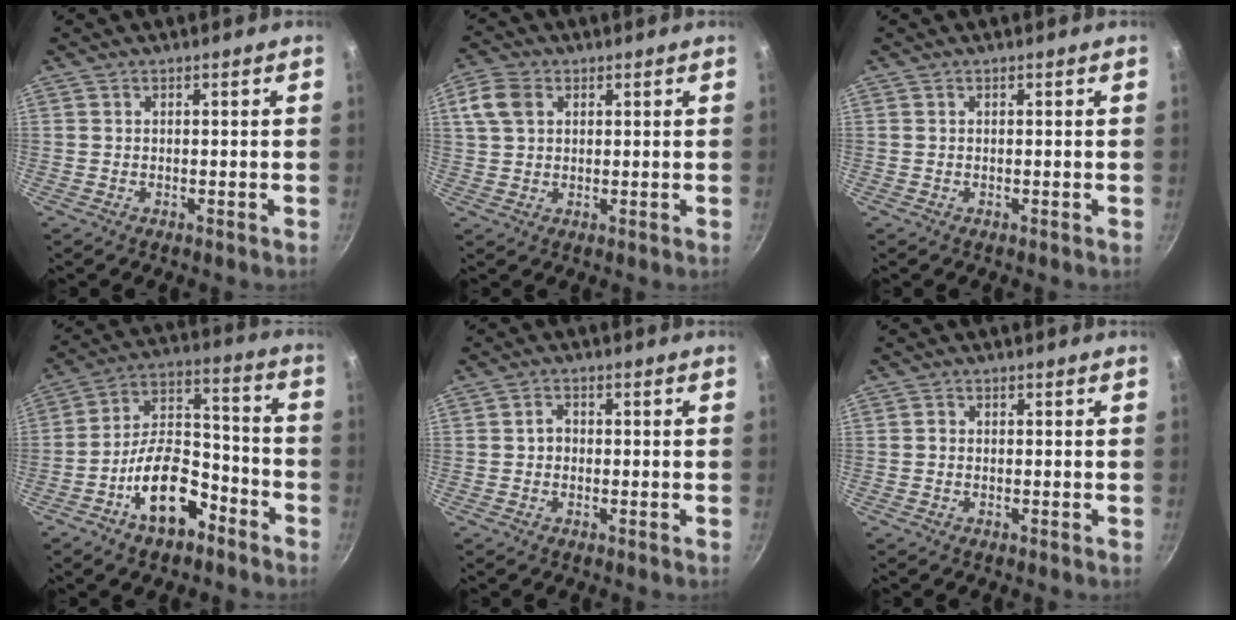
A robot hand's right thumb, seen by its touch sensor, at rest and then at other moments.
{"total": 6.2, "force": [2.1, 4.5, 3.8], "torque": [-0.068, 0.005, 0.034]}
{"total": 0.0}
{"total": 14.9, "force": [-7.9, 7.8, 9.9], "torque": [-0.135, 0.080, -0.139]}
{"total": 2.0, "force": [-0.2, 1.7, 1.0], "torque": [-0.010, 0.009, -0.005]}
{"total": 0.6, "force": [-0.2, 0.6, 0.2], "torque": [-0.002, 0.003, -0.004]}